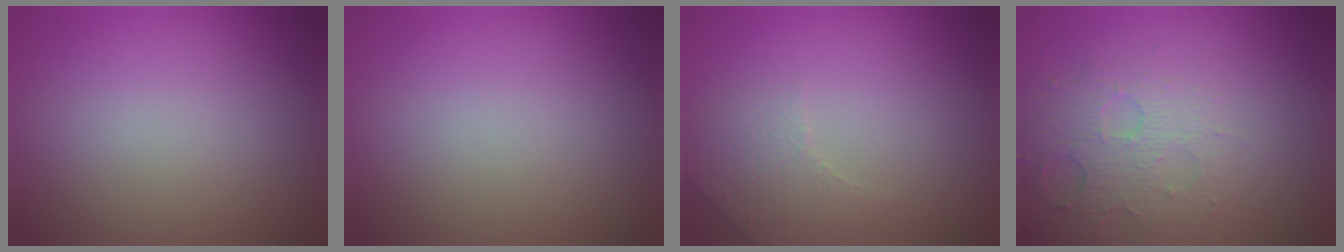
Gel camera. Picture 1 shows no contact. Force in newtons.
{"total": 0.0}
{"total": 2.8, "press": 2.7, "slide": 0.8}
{"total": 4.7, "press": 3.1, "slide": 3.5}